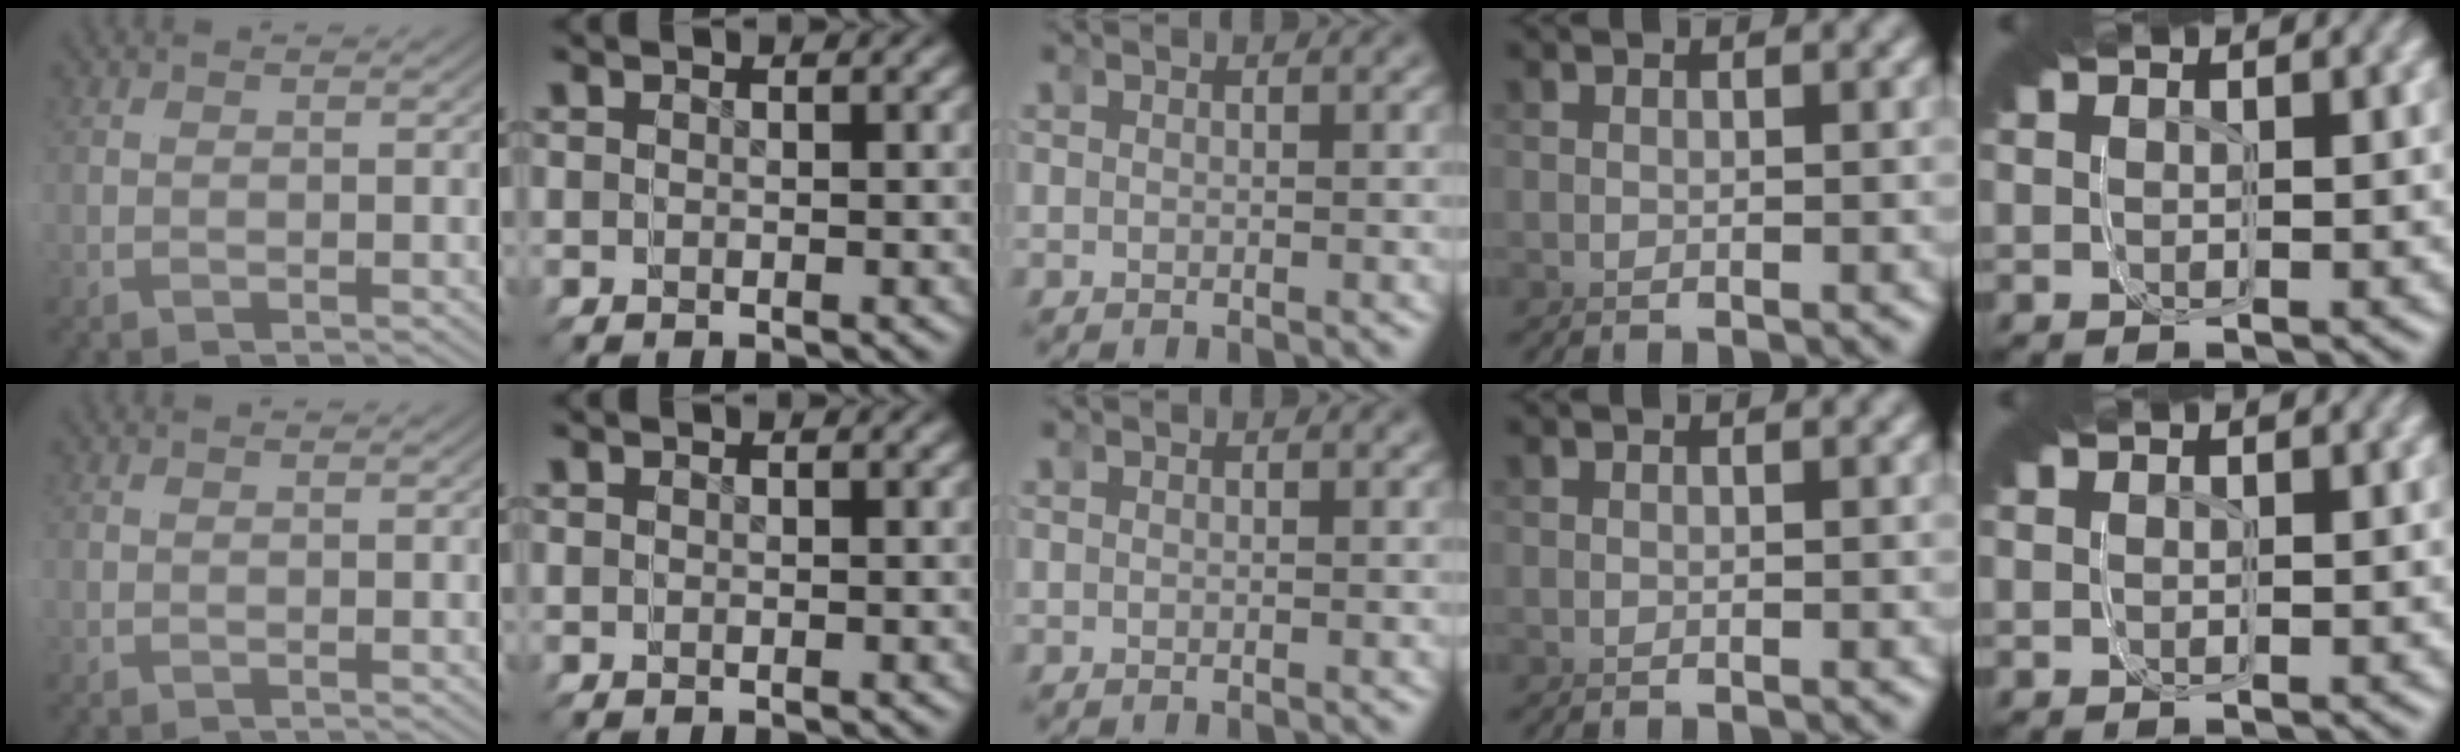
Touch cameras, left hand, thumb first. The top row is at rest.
{}